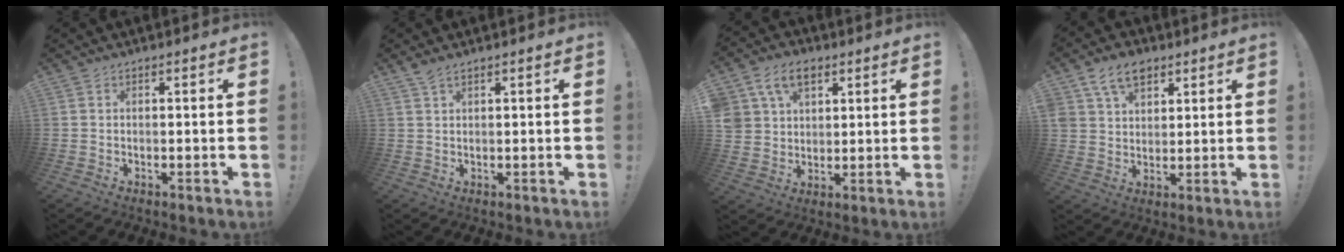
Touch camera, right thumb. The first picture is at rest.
{"total": 2.1, "force": [1.5, 0.5, 1.4], "torque": [-0.033, -0.003, 0.028]}
{"total": 11.3, "force": [5.9, 8.3, 5.0], "torque": [-0.089, -0.013, 0.118]}
{"total": 9.4, "force": [5.7, 6.3, 4.0], "torque": [-0.067, -0.021, 0.111]}